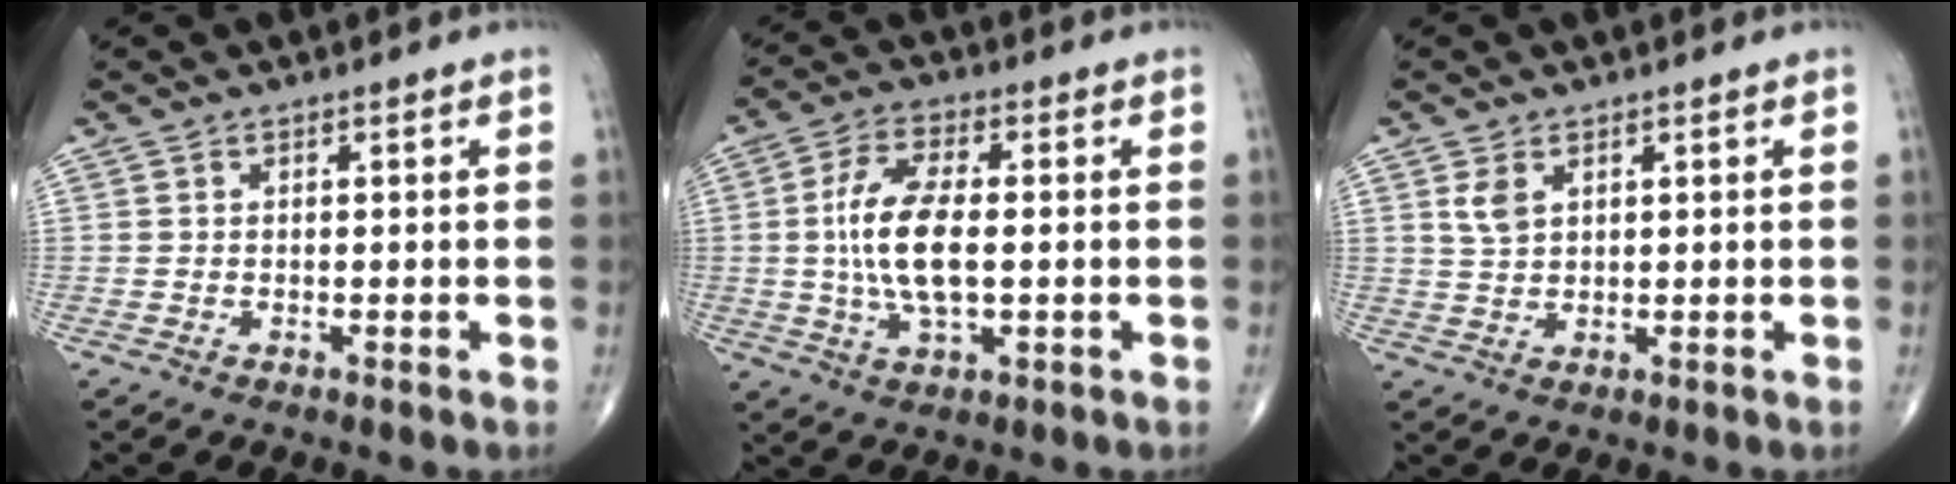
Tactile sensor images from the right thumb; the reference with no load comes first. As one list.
[{"total": 11.9, "force": [-0.1, 5.1, 10.7], "torque": [-0.216, 0.005, -0.003]}, {"total": 3.1, "force": [1.5, 1.9, 2.0], "torque": [-0.036, -0.005, 0.034]}]